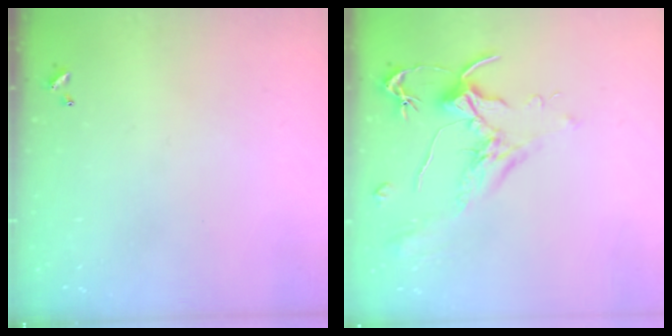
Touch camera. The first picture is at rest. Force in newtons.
{"total": 1.8, "press": 1.7, "slide": 0.6}